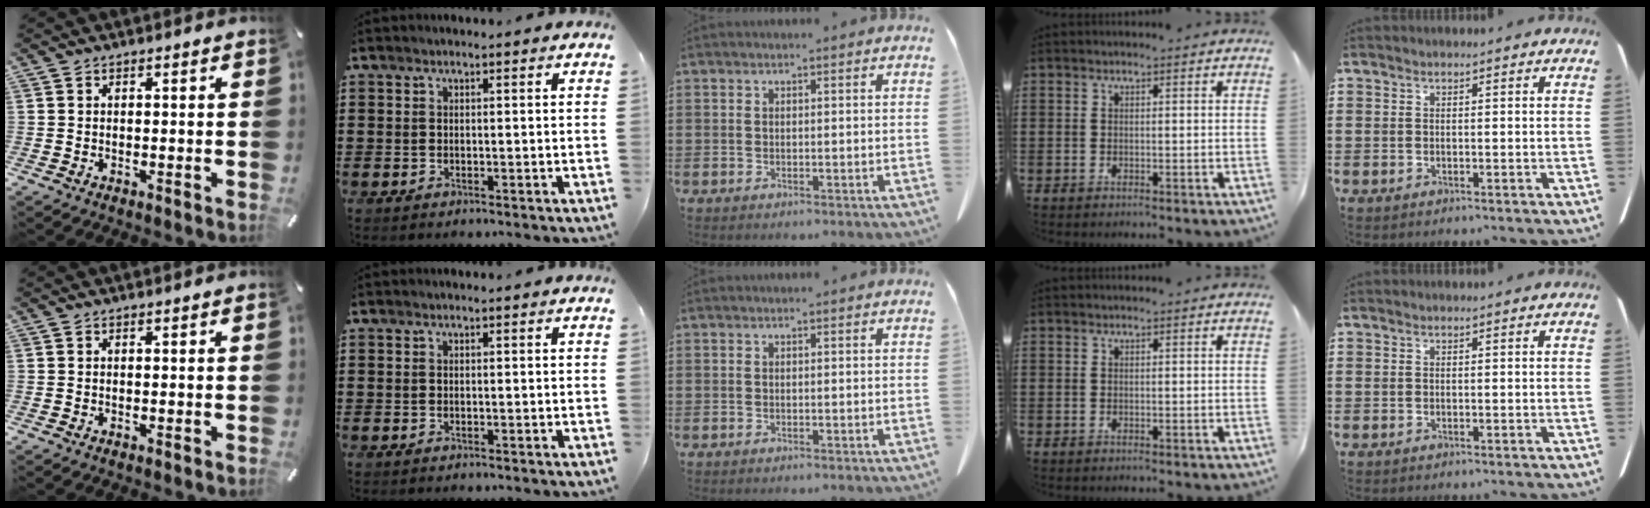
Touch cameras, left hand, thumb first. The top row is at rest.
{}